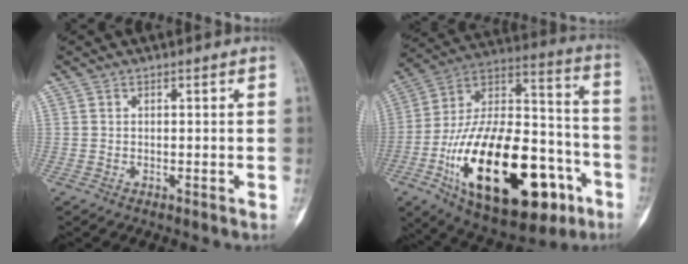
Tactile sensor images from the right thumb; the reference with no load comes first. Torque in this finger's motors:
{"motor_torque": [1.89, 3.12, 2.35, -0.42, 0.50]}